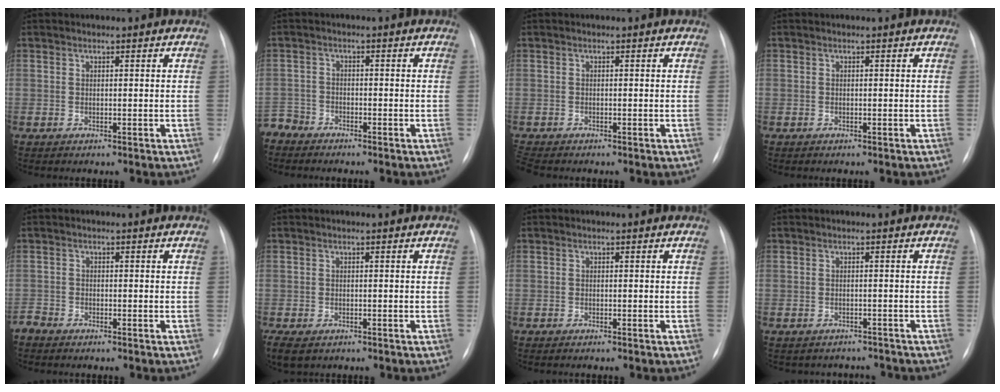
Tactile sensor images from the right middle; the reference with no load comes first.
{"total": 3.9, "force": [-3.6, 1.5, -0.4], "torque": [0.012, -0.005, -0.073]}
{"total": 2.1, "force": [-1.8, 0.6, 0.7], "torque": [-0.013, -0.006, -0.029]}
{"total": 0.0}
{"total": 2.3, "force": [-2.2, 0.4, -0.1], "torque": [0.005, -0.008, -0.043]}
{"total": 6.5, "force": [-4.0, 3.9, 3.3], "torque": [-0.076, -0.011, -0.059]}
{"total": 0.7, "force": [-0.6, -0.1, 0.3], "torque": [-0.008, -0.003, -0.008]}
{"total": 4.7, "force": [-4.3, 1.8, -0.3], "torque": [0.006, 0.012, -0.047]}